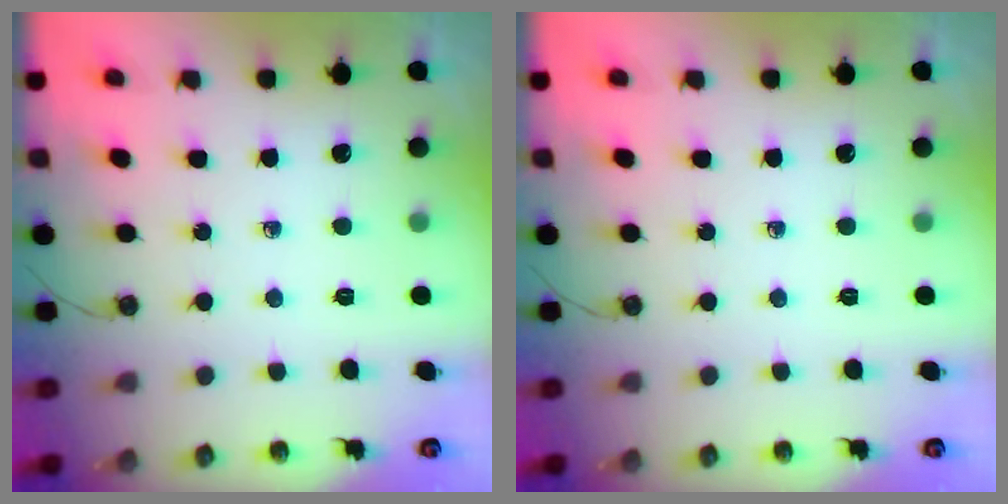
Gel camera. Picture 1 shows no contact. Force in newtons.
{"total": 0.0}